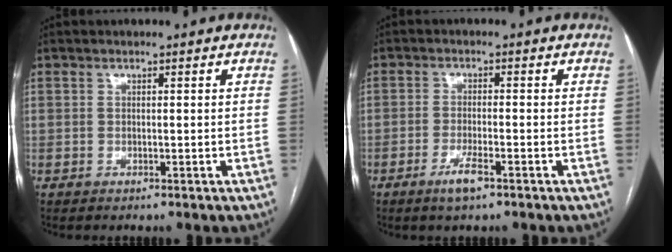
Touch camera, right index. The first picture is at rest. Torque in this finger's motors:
{"motor_torque": [0.57, -0.27, 0.21, 0.06]}